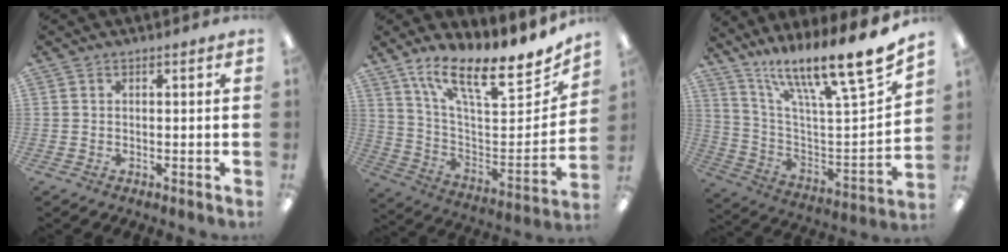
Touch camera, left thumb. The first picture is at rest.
{"total": 17.6, "force": [13.1, 4.6, 10.9], "torque": [-0.176, -0.104, 0.221]}
{"total": 17.8, "force": [15.4, 0.4, 8.9], "torque": [-0.127, -0.136, 0.241]}